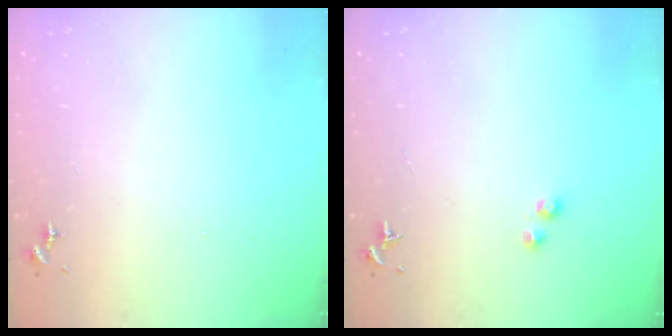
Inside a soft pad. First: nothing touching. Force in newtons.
{"total": 2.4, "press": 2.3, "slide": 0.9}